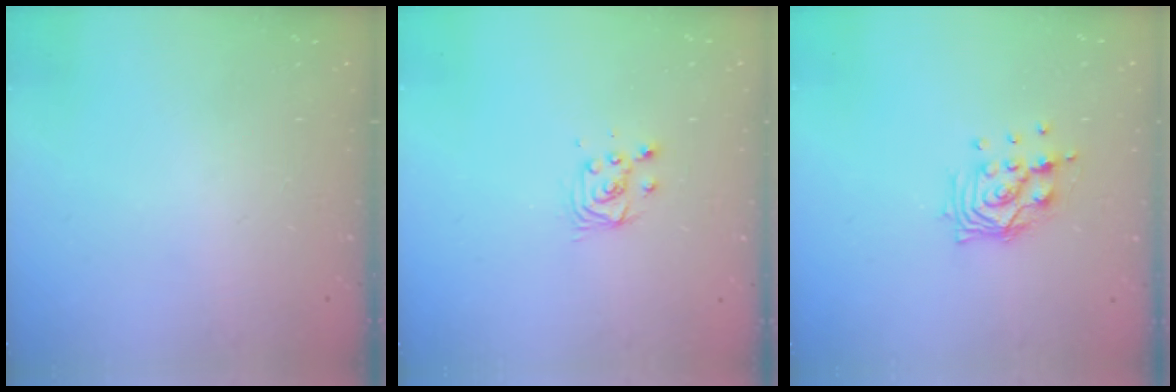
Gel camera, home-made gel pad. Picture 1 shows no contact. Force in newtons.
{"total": 3.8, "press": 3.7, "slide": 0.5}
{"total": 9.6, "press": 9.6, "slide": 0.8}